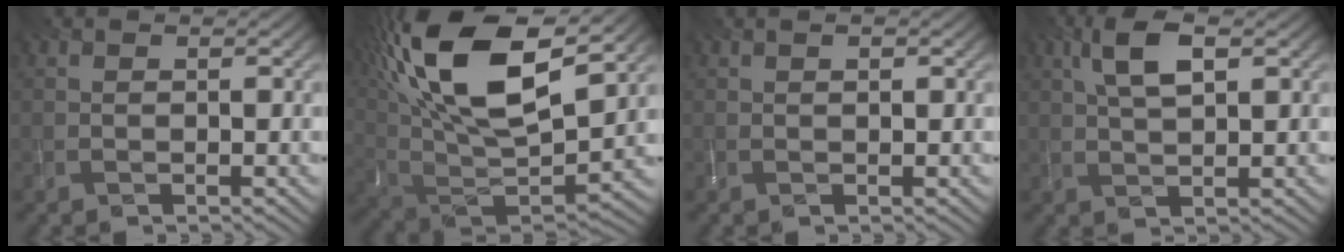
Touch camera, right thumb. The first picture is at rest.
{"total": 19.4, "force": [9.0, 8.6, 14.8], "torque": [-0.330, 0.029, 0.155]}
{"total": 1.3, "force": [0.4, 0.5, 1.1], "torque": [-0.021, 0.003, 0.007]}
{"total": 5.5, "force": [2.2, 2.1, 4.6], "torque": [-0.105, 0.007, 0.041]}